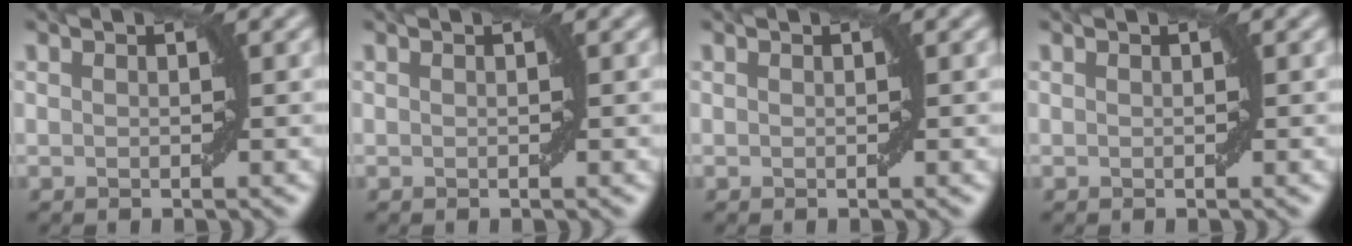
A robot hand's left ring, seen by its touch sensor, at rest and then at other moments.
{"total": 0.0}
{"total": 0.0}
{"total": 0.0}